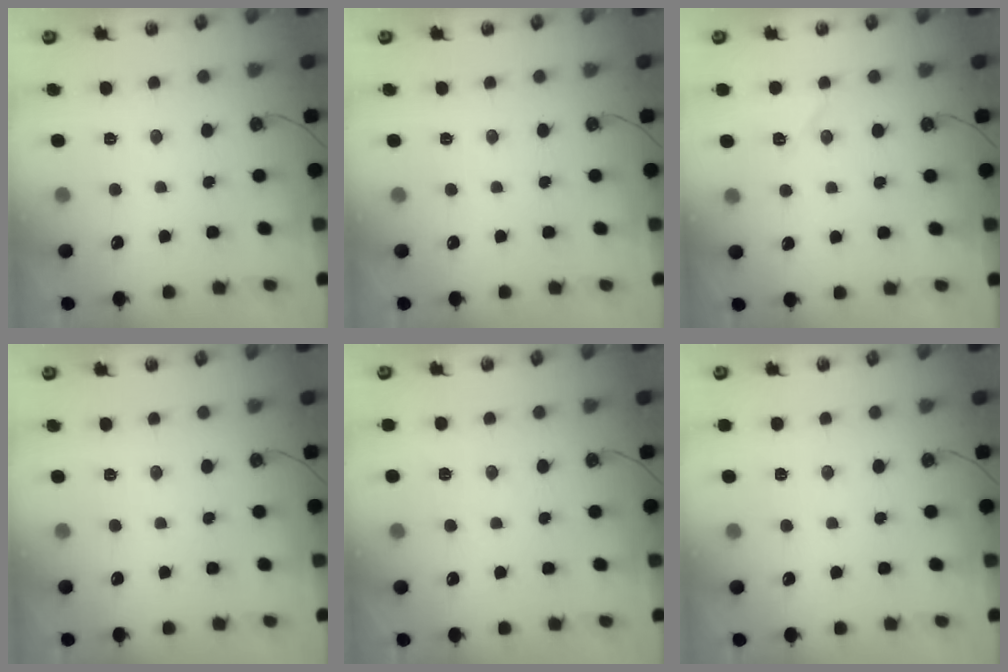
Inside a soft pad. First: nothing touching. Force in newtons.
{"total": 0.0}
{"total": 7.0, "press": 6.9, "slide": 1.2}
{"total": 0.0}
{"total": 3.1, "press": 2.9, "slide": 1.2}
{"total": 2.7, "press": 2.6, "slide": 0.7}